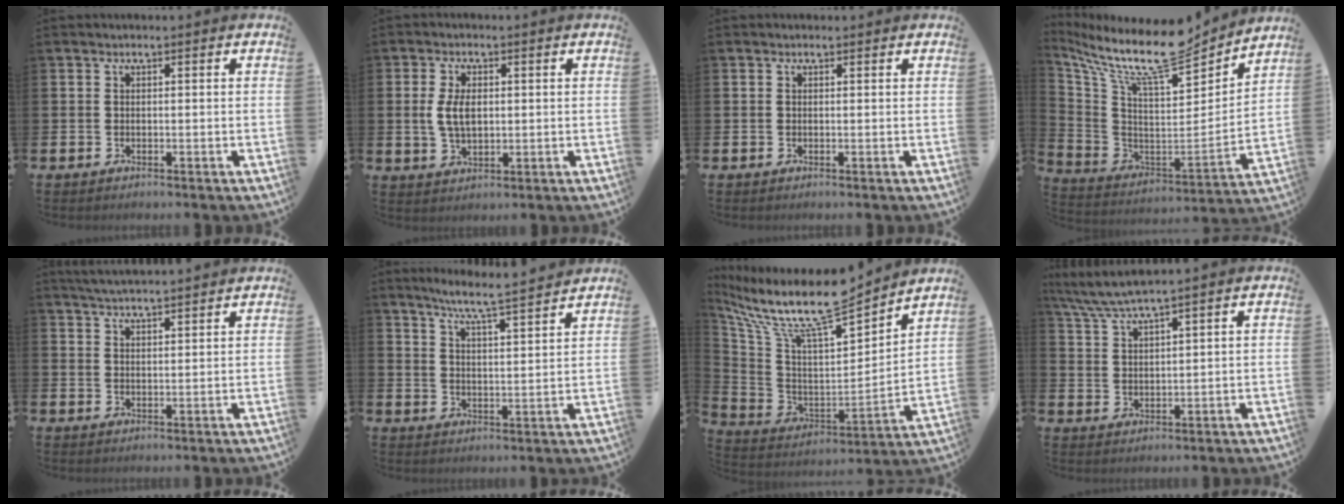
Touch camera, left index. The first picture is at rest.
{"total": 4.6, "force": [0.8, 2.5, 3.8], "torque": [-0.066, 0.004, 0.011]}
{"total": 0.0}
{"total": 13.3, "force": [11.0, 3.2, 6.7], "torque": [-0.149, -0.077, 0.183]}
{"total": 3.8, "force": [3.7, -0.2, 0.5], "torque": [-0.017, -0.015, 0.067]}
{"total": 6.9, "force": [6.4, -0.4, 2.6], "torque": [-0.066, -0.039, 0.109]}
{"total": 11.8, "force": [10.1, 1.8, 5.9], "torque": [-0.149, -0.081, 0.168]}
{"total": 4.8, "force": [4.4, -0.5, 2.0], "torque": [-0.054, -0.019, 0.077]}